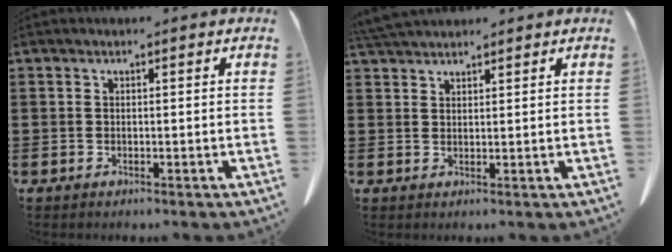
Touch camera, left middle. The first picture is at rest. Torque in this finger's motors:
{"motor_torque": [0.46, 0.36, 0.04, 0.01]}